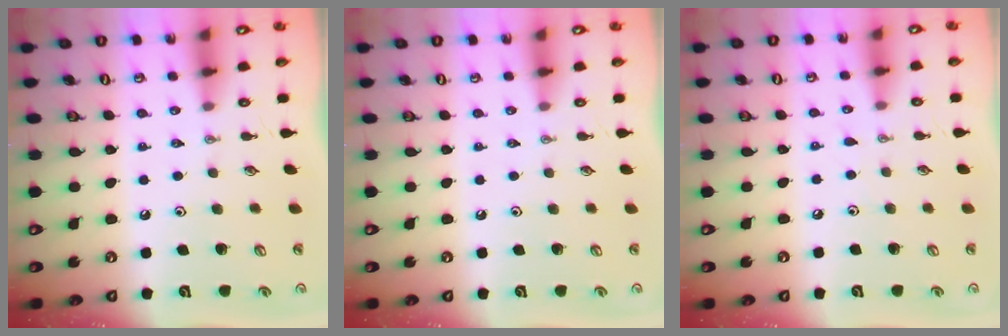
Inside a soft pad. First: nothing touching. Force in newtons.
{"total": 0.0}
{"total": 3.0, "press": 3.0, "slide": 0.3}